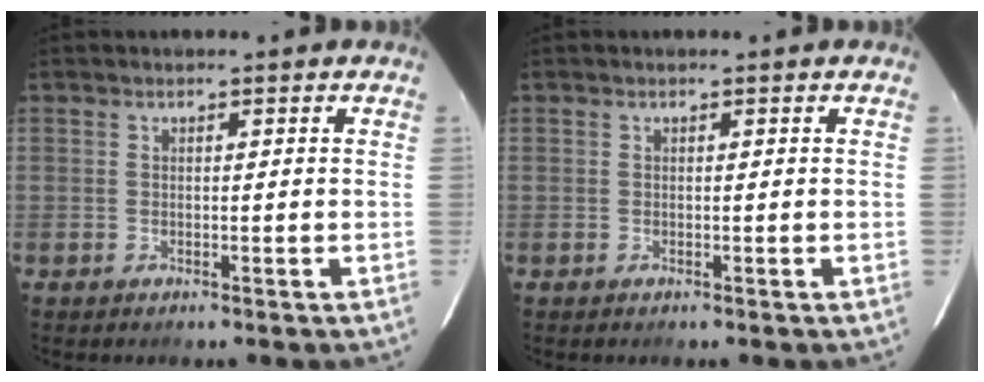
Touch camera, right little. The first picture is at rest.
{"total": 0.0}